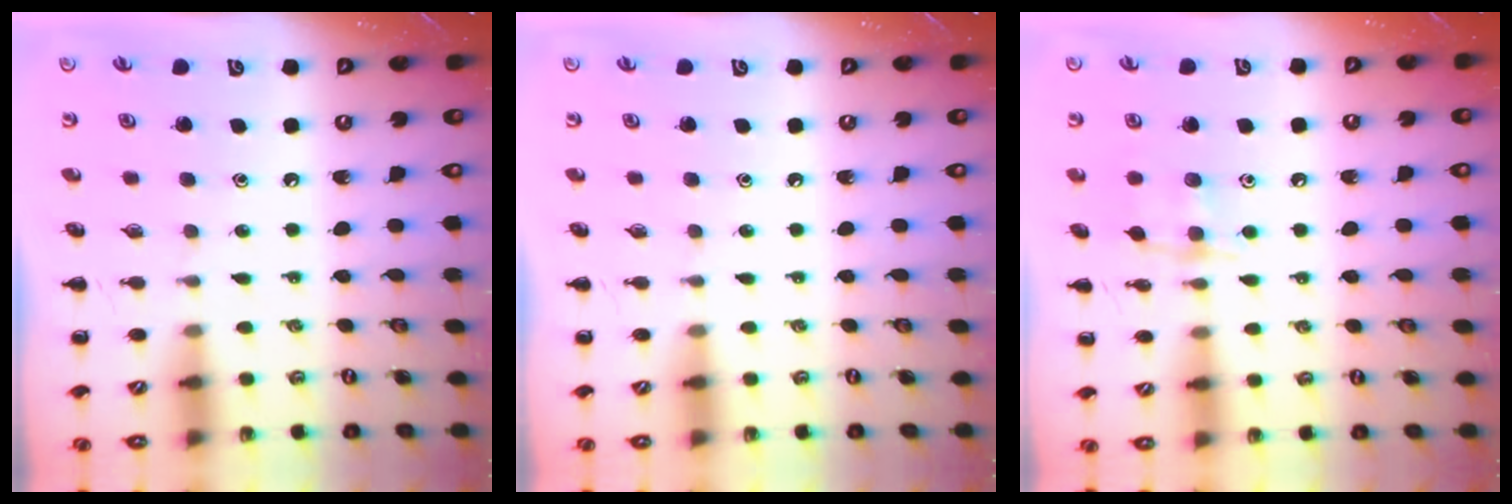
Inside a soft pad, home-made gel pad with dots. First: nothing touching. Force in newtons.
{"total": 0.0}
{"total": 8.8, "press": 8.8, "slide": 0.6}